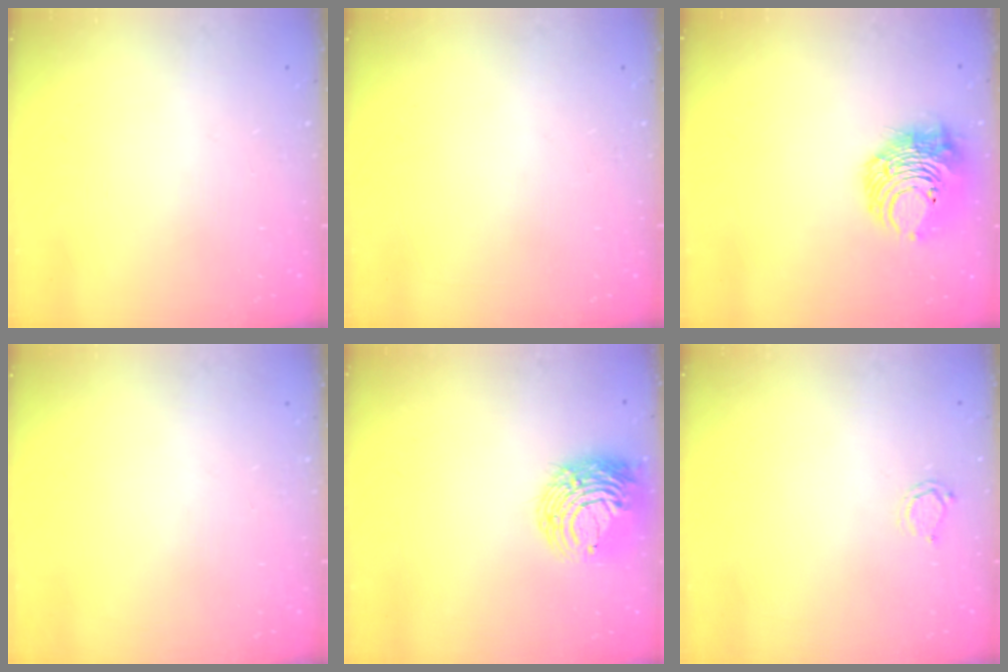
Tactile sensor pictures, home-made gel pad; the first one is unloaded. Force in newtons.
{"total": 0.0}
{"total": 11.4, "press": 11.3, "slide": 0.6}
{"total": 0.0}
{"total": 13.5, "press": 13.4, "slide": 1.7}
{"total": 2.2, "press": 2.1, "slide": 0.3}